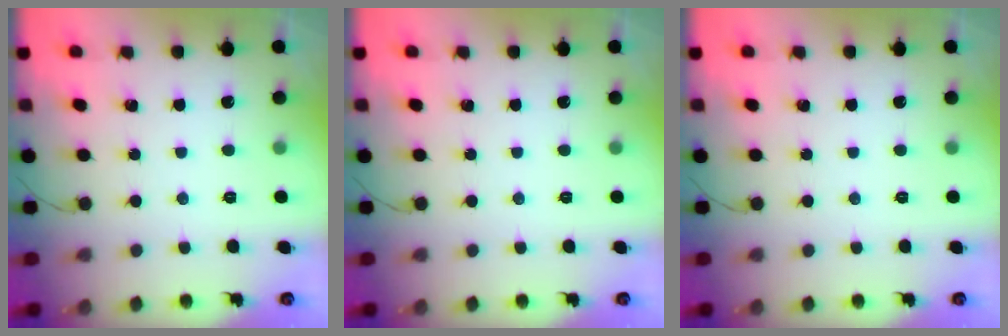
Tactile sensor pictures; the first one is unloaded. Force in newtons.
{"total": 0.0}
{"total": 0.0}